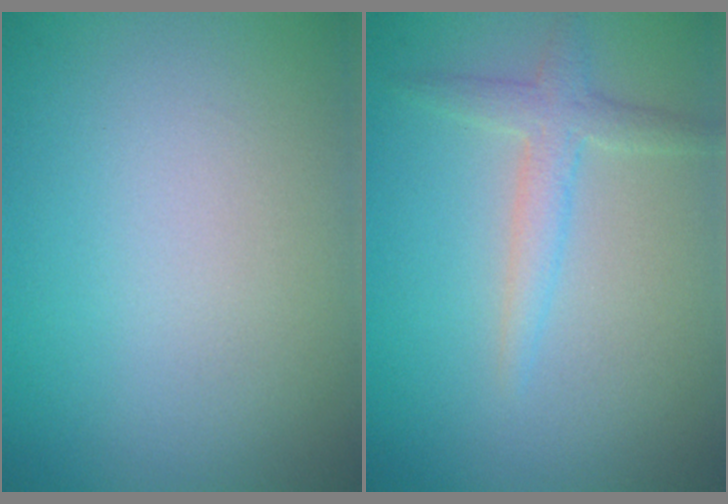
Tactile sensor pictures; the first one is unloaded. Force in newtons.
{"total": 2.3, "press": 2.3, "slide": 0.1}